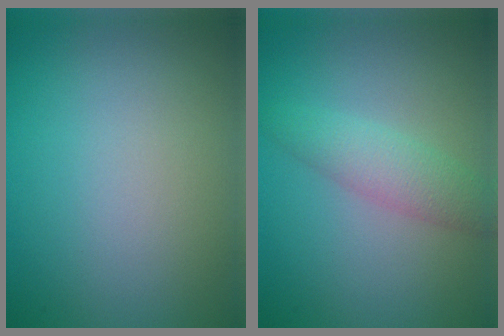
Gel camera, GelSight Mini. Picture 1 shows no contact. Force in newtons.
{"total": 2.9, "press": 2.9, "slide": 0.0}